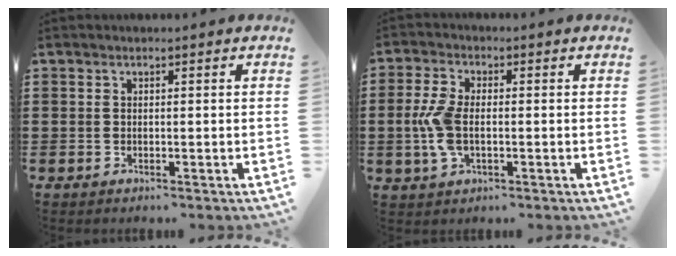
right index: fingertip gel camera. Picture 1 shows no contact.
{"total": 6.2, "force": [-0.6, 3.1, 5.4], "torque": [-0.133, -0.007, -0.018]}